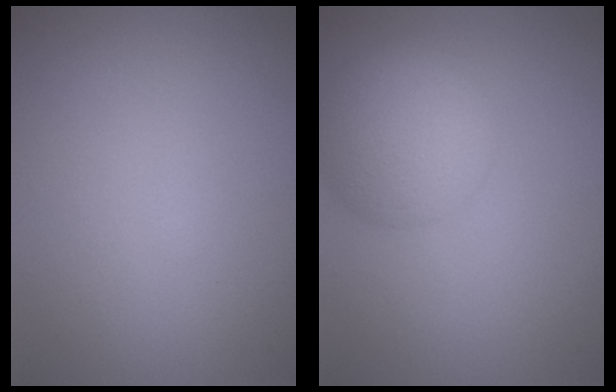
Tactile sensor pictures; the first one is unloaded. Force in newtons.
{"total": 5.2, "press": 5.2, "slide": 0.3}